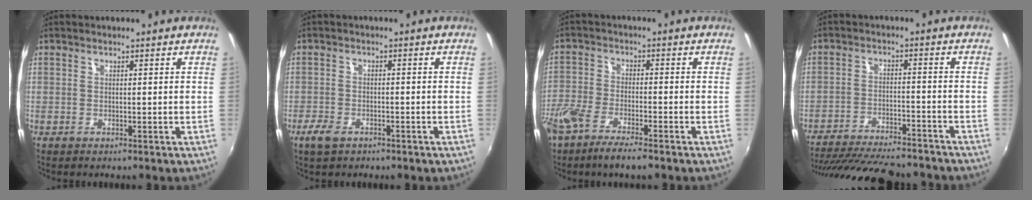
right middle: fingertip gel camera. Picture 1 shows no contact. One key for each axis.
{"total": 4.5, "fx": -2.9, "fy": 2.4, "fz": 2.4, "tx": -0.062, "ty": -0.008, "tz": -0.050}
{"total": 8.6, "fx": -6.4, "fy": 1.9, "fz": 5.4, "tx": -0.132, "ty": -0.023, "tz": -0.127}
{"total": 22.2, "fx": -19.3, "fy": 5.3, "fz": 9.6, "tx": -0.190, "ty": -0.018, "tz": -0.274}